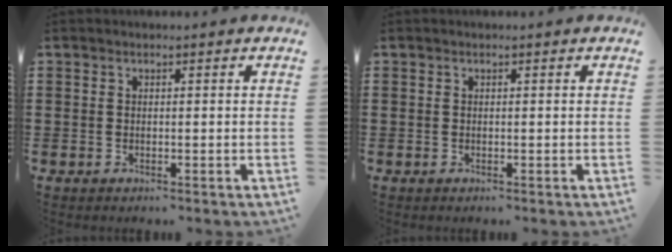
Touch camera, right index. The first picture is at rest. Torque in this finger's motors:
{"motor_torque": [0.00, 0.00, 0.01, 0.00]}